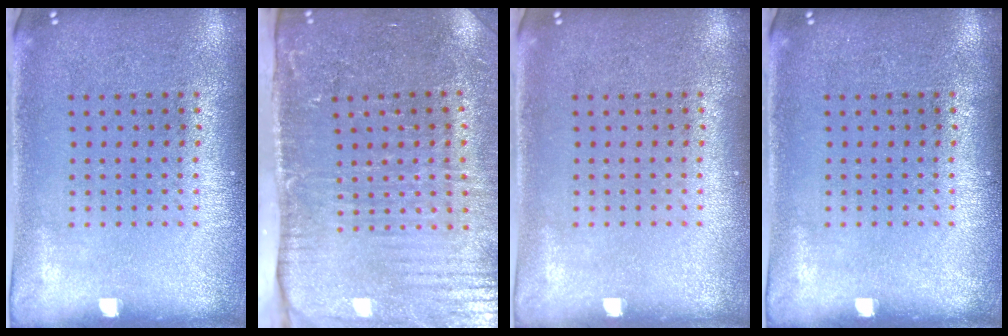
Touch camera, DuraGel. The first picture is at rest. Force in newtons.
{"total": 4.4, "press": 3.7, "slide": 2.4}
{"total": 0.0}
{"total": 0.0}